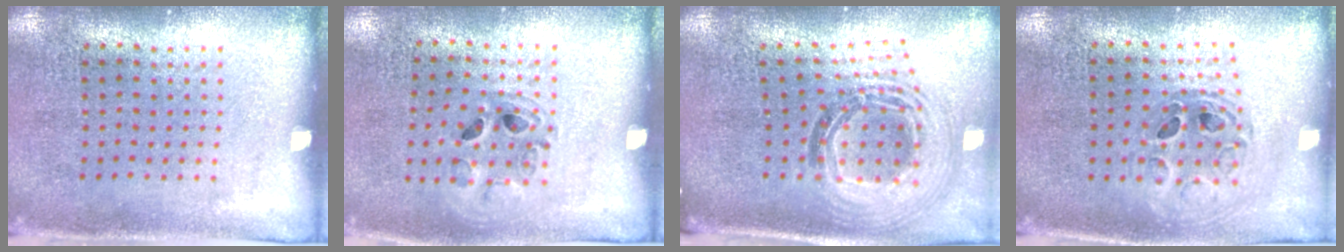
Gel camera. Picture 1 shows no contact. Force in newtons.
{"total": 0.9, "press": 0.9, "slide": 0.2}
{"total": 1.6, "press": 1.4, "slide": 0.8}
{"total": 0.7, "press": 0.7, "slide": 0.1}